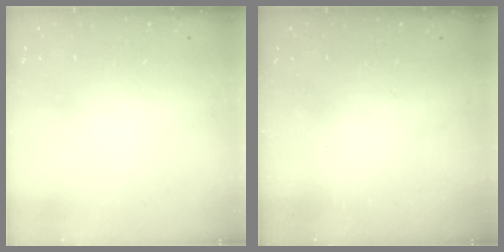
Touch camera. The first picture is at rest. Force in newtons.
{"total": 2.4, "press": 2.3, "slide": 0.8}